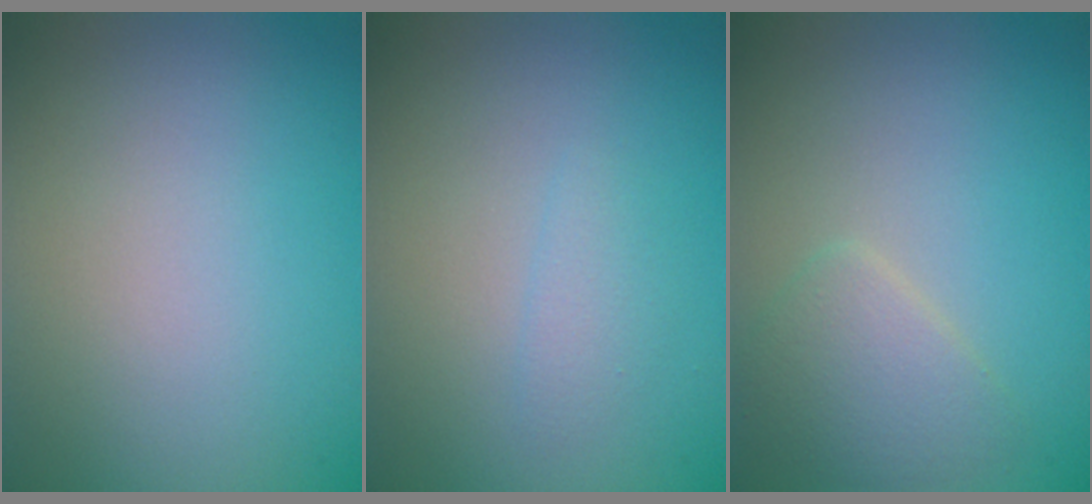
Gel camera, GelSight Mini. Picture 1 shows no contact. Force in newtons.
{"total": 1.1, "press": 1.1, "slide": 0.1}
{"total": 2.4, "press": 2.4, "slide": 0.1}